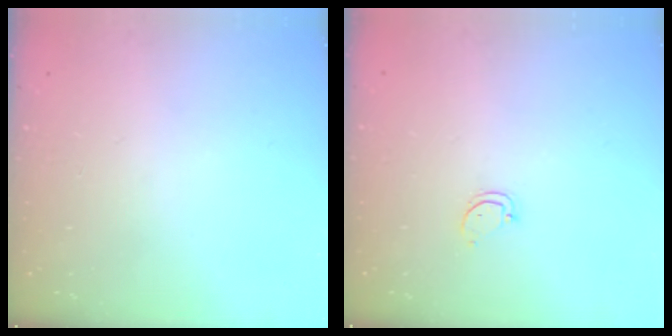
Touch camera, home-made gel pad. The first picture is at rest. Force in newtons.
{"total": 2.6, "press": 2.6, "slide": 0.3}